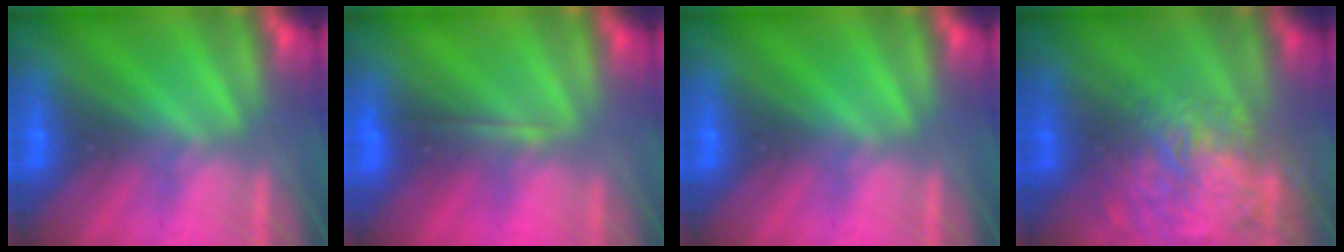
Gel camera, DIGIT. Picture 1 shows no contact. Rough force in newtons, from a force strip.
{"total": 2.0}
{"total": 0.0}
{"total": 10.5}